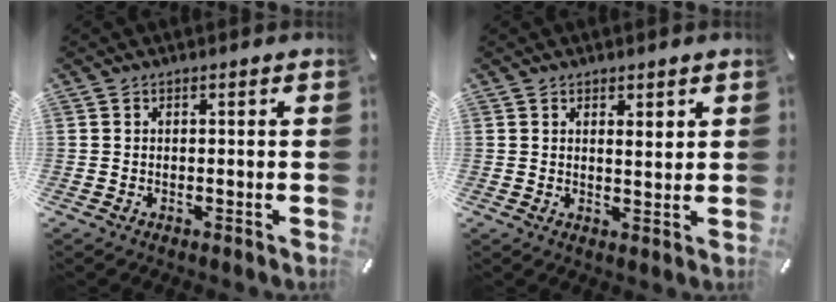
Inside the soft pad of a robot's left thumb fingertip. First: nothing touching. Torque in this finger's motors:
{"motor_torque": [0.13, -0.24, 0.15, 0.05, -0.01]}